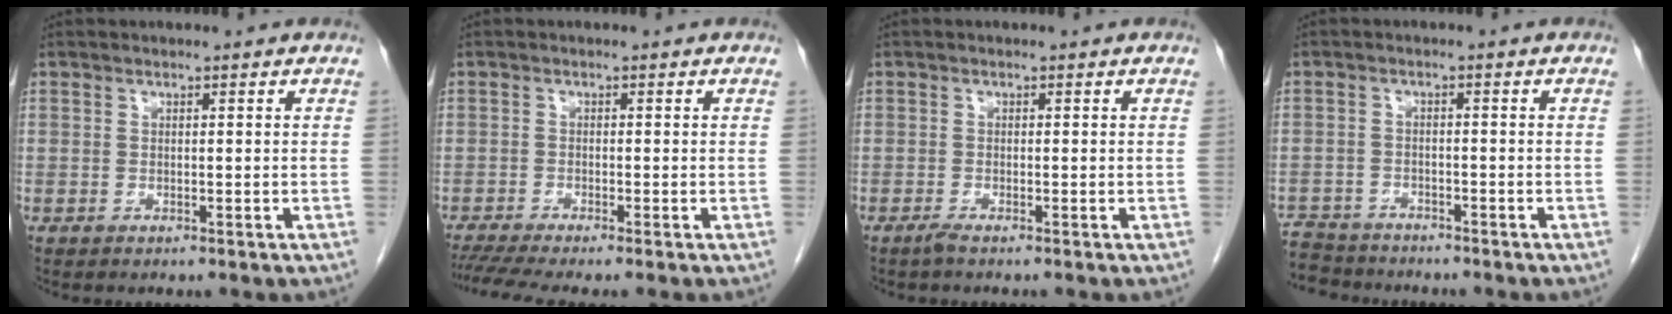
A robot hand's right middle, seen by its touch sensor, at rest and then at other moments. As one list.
[{"total": 5.4, "force": [-4.5, -0.4, 3.1], "torque": [-0.056, -0.013, -0.077]}, {"total": 0.9, "force": [-0.7, -0.1, 0.5], "torque": [-0.015, -0.002, -0.016]}, {"total": 6.8, "force": [-6.5, 2.1, 0.4], "torque": [-0.011, -0.001, -0.108]}]